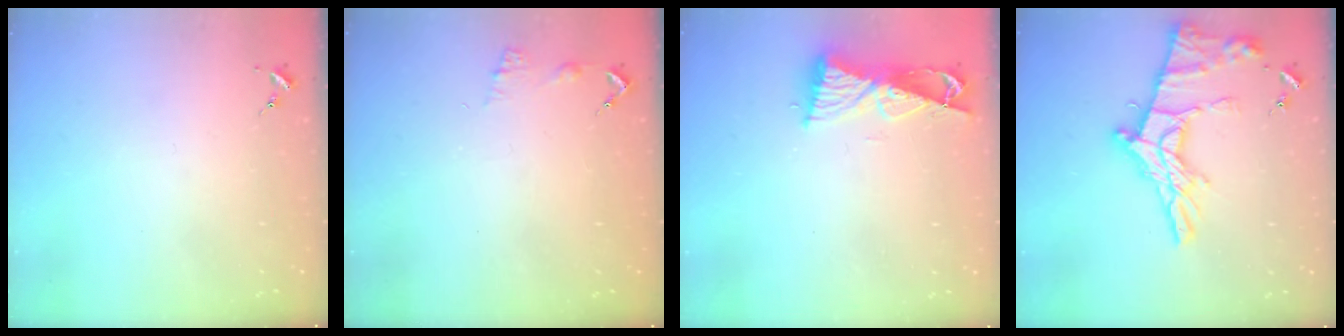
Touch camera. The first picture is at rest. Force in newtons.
{"total": 6.7, "press": 6.7, "slide": 0.5}
{"total": 8.5, "press": 8.4, "slide": 1.0}
{"total": 19.8, "press": 19.7, "slide": 1.7}